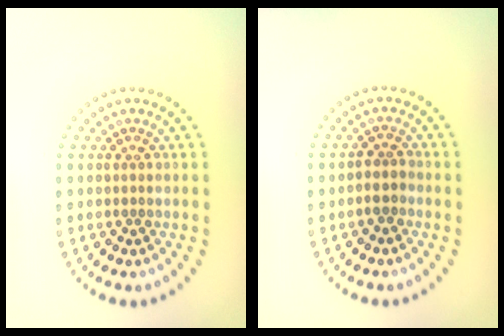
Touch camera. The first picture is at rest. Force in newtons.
{"total": 1.5, "press": 1.3, "slide": 0.8}